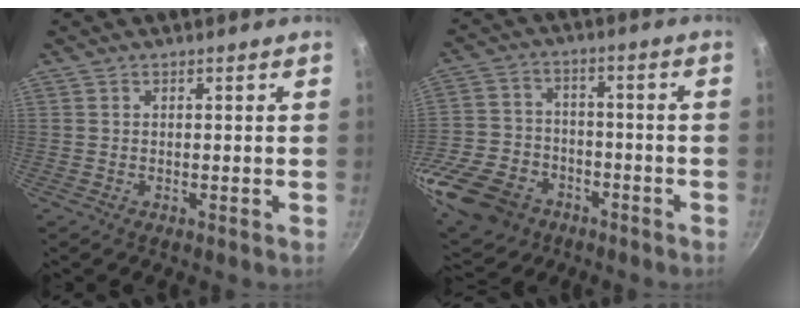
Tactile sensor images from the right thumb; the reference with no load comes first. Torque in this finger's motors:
{"motor_torque": [1.70, 1.06, 0.90, -0.58, 0.14]}